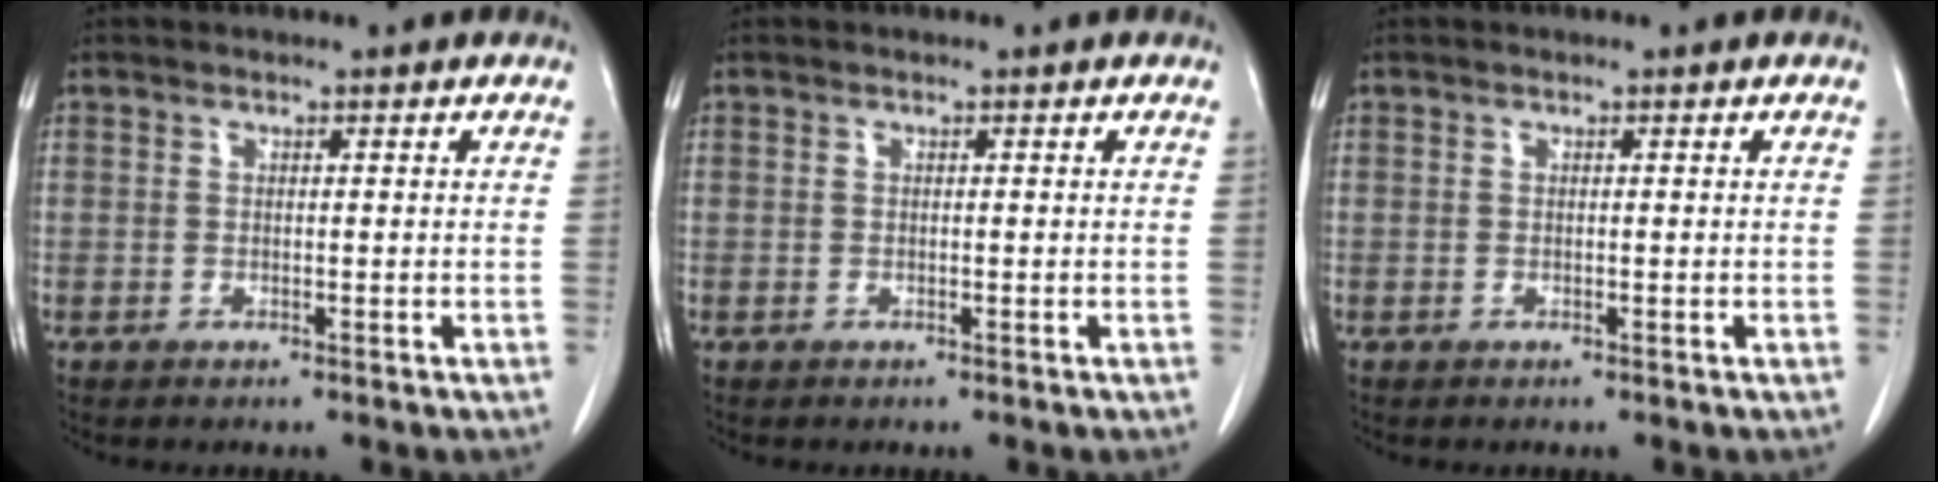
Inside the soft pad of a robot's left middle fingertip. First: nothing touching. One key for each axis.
{"total": 0.0}
{"total": 0.0}